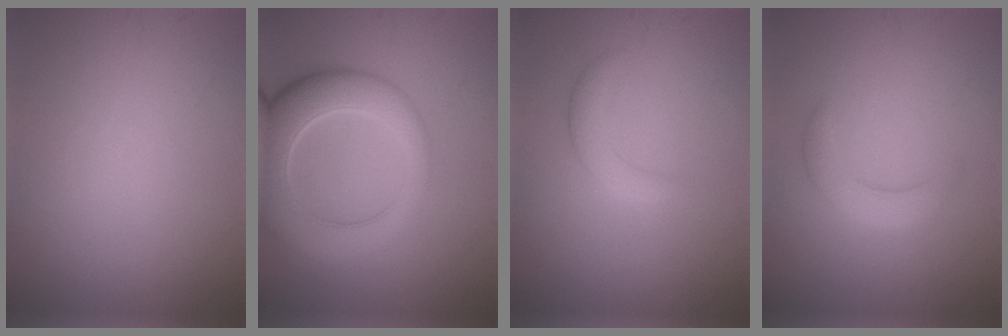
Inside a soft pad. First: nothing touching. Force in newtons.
{"total": 7.8, "press": 7.8, "slide": 1.0}
{"total": 1.9, "press": 1.9, "slide": 0.1}
{"total": 2.6, "press": 2.6, "slide": 0.3}